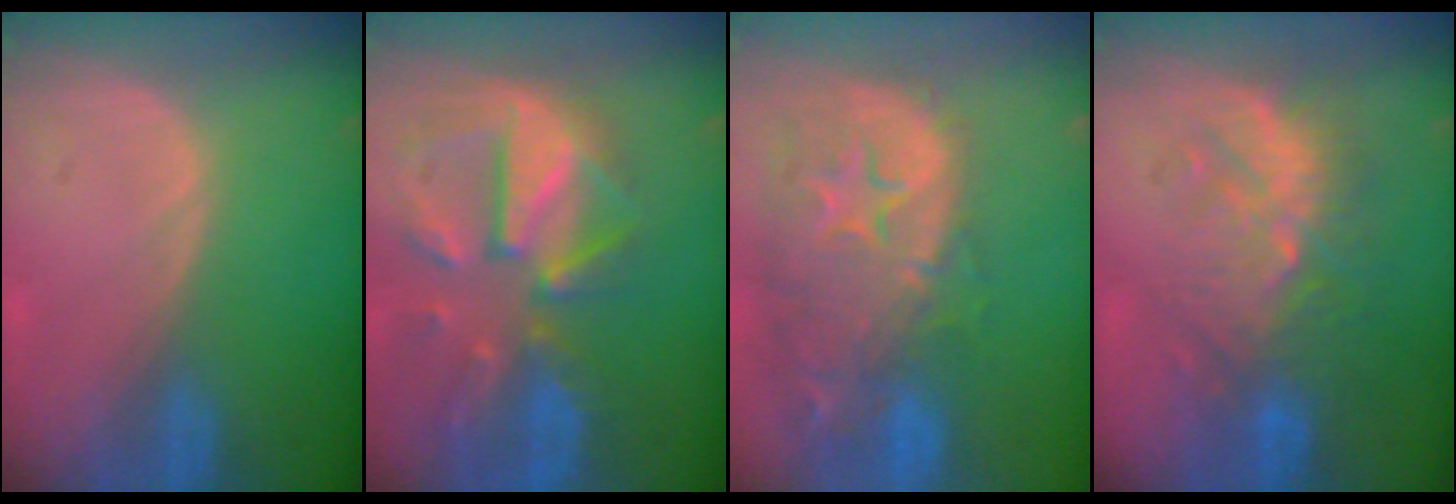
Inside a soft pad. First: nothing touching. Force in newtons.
{"total": 12.0, "press": 10.4, "slide": 5.9}
{"total": 14.4, "press": 11.6, "slide": 8.6}
{"total": 9.2, "press": 9.0, "slide": 1.8}